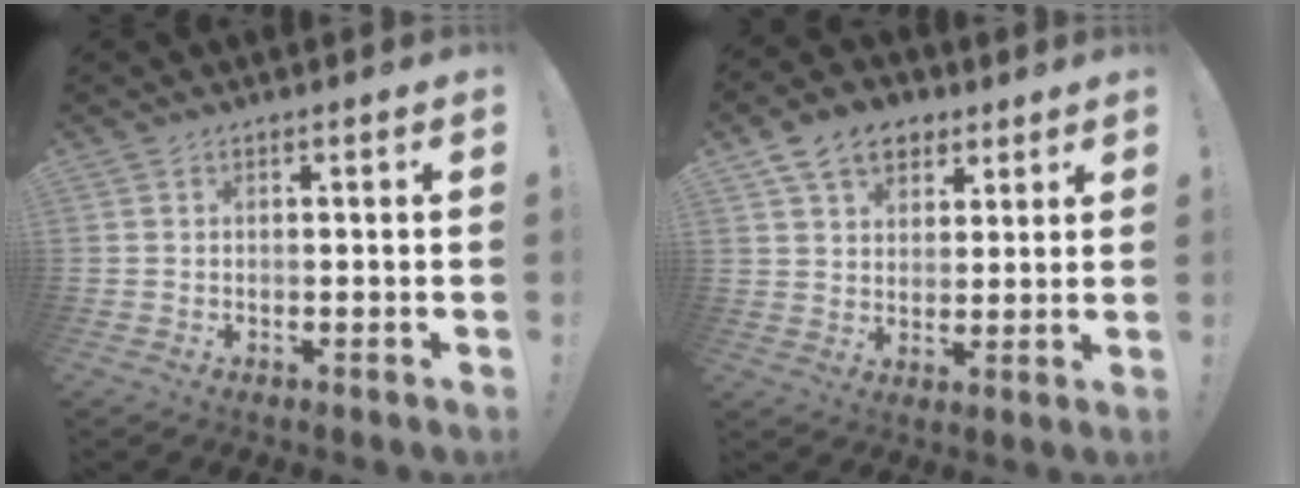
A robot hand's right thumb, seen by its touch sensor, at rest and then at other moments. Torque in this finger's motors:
{"motor_torque": [0.08, 0.10, 0.48, 0.47, 0.00]}